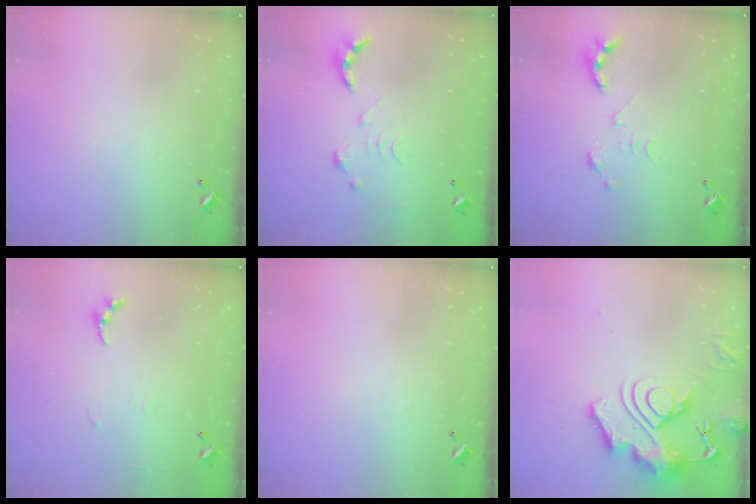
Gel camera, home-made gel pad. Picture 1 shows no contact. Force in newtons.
{"total": 0.0}
{"total": 0.0}
{"total": 5.2, "press": 5.2, "slide": 0.5}
{"total": 0.0}
{"total": 16.4, "press": 16.3, "slide": 1.5}